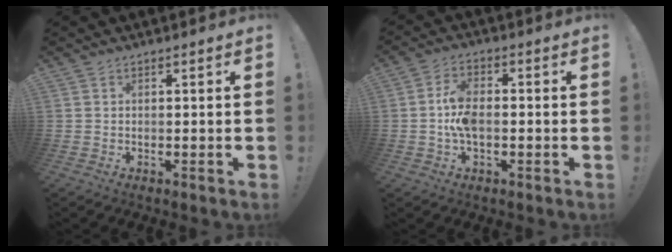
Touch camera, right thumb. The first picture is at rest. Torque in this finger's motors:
{"motor_torque": [0.93, 0.87, -0.06, 0.03, 0.00]}